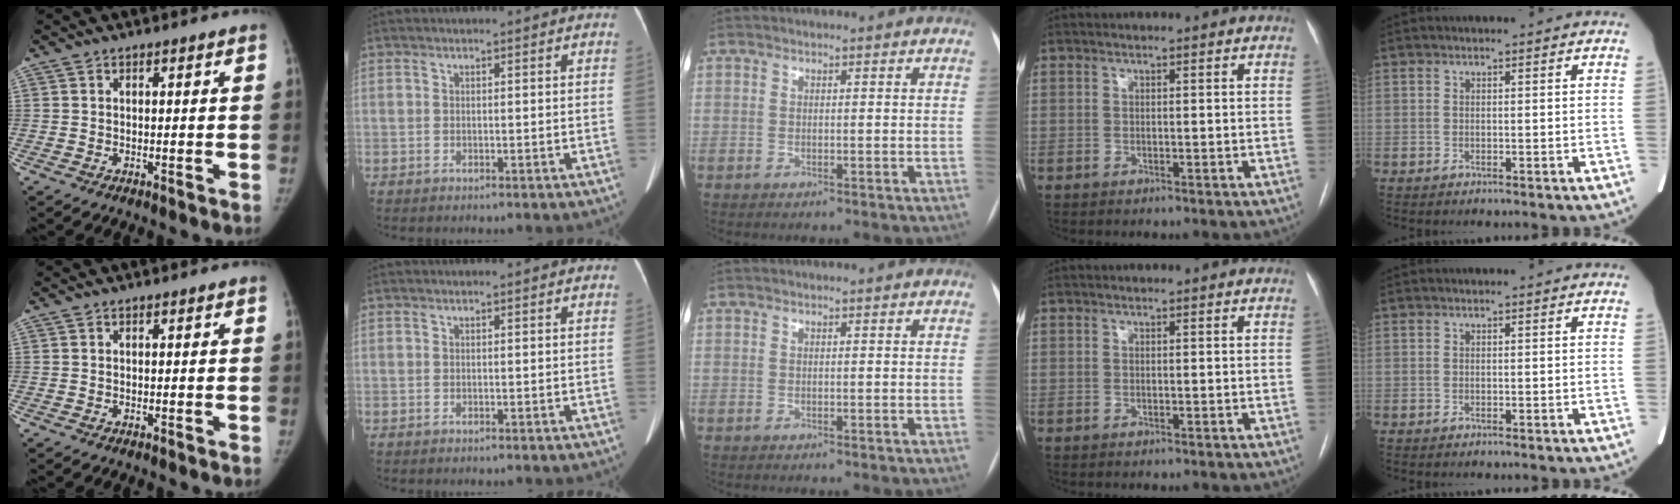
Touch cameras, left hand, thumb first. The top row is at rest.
{}